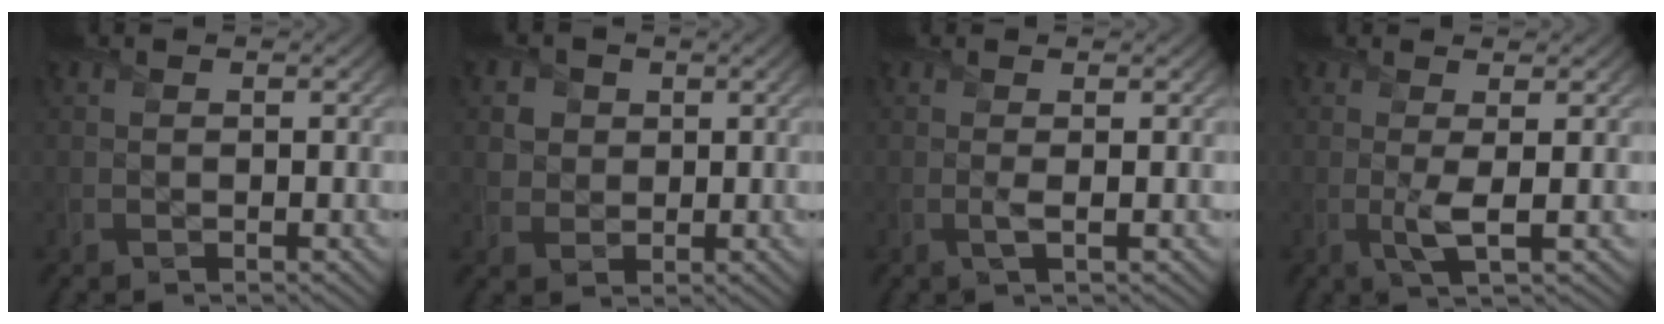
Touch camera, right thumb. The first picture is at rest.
{"total": 3.8, "force": [1.5, 3.3, 1.3], "torque": [-0.055, -0.006, 0.031]}
{"total": 1.4, "force": [0.1, 0.2, 1.4], "torque": [-0.030, 0.002, -0.003]}
{"total": 2.8, "force": [0.1, 0.4, 2.7], "torque": [-0.054, 0.000, -0.001]}